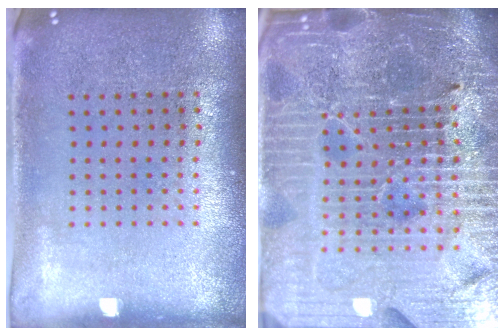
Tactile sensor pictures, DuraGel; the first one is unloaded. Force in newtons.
{"total": 6.9, "press": 6.0, "slide": 3.3}